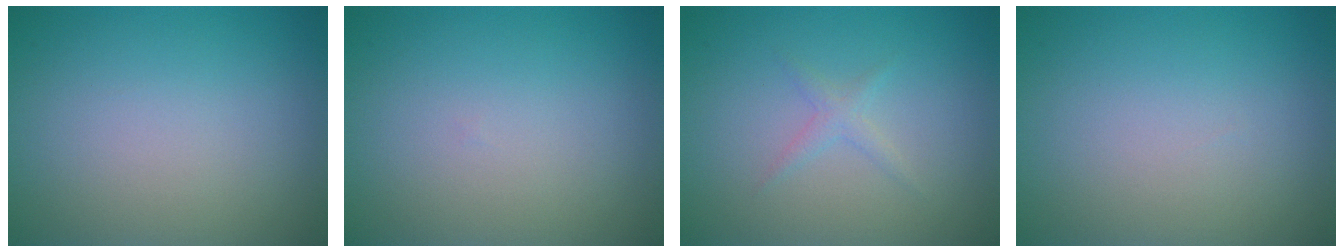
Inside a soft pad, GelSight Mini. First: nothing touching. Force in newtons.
{"total": 0.0}
{"total": 1.1, "press": 1.1, "slide": 0.1}
{"total": 0.0}